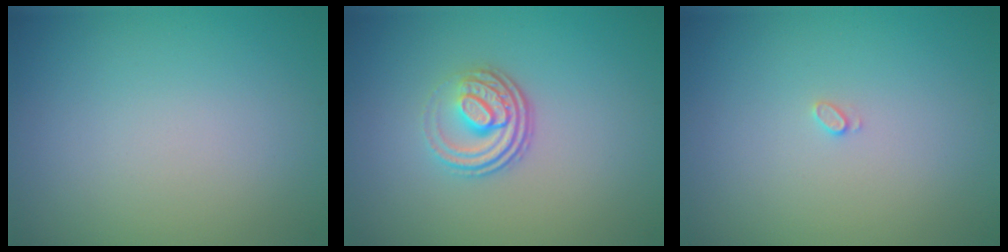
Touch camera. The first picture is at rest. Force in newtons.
{"total": 3.6, "press": 2.5, "slide": 2.6}
{"total": 0.6, "press": 0.6, "slide": 0.1}